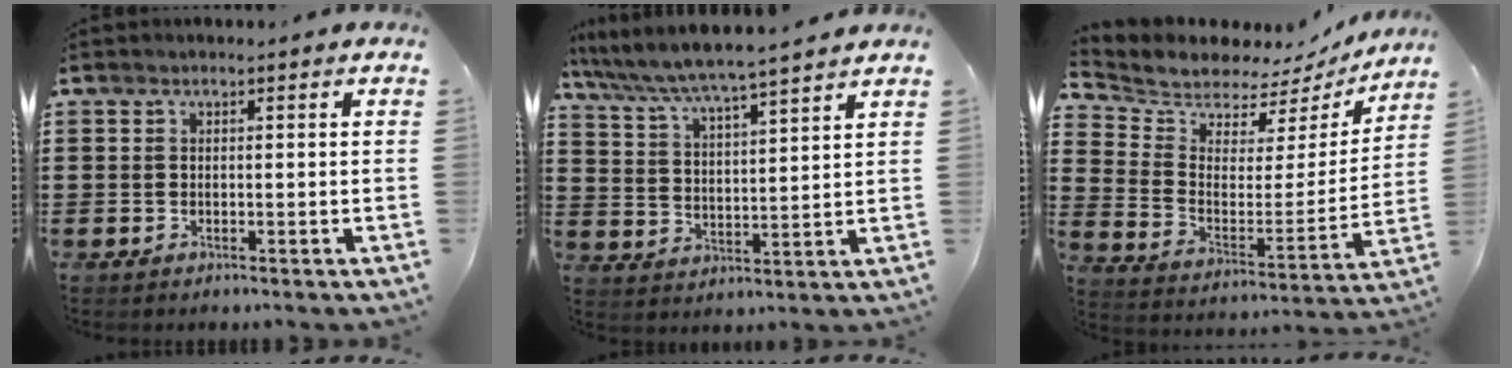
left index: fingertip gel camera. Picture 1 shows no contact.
{"total": 5.4, "force": [5.1, -0.4, 1.8], "torque": [-0.058, -0.034, 0.082]}
{"total": 6.1, "force": [5.8, 1.7, 0.3], "torque": [-0.047, -0.053, 0.099]}